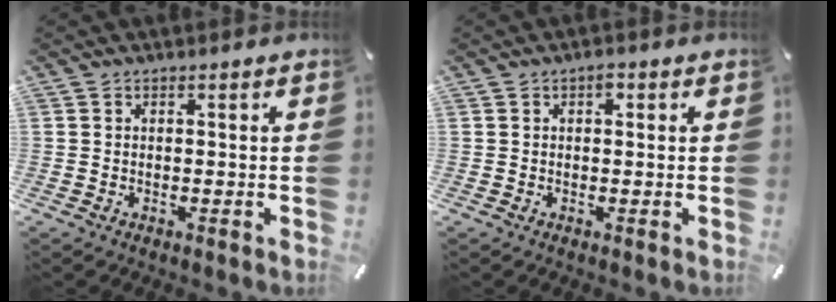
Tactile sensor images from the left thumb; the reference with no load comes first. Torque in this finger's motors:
{"motor_torque": [0.28, 0.78, 0.27, -0.39, 0.12]}